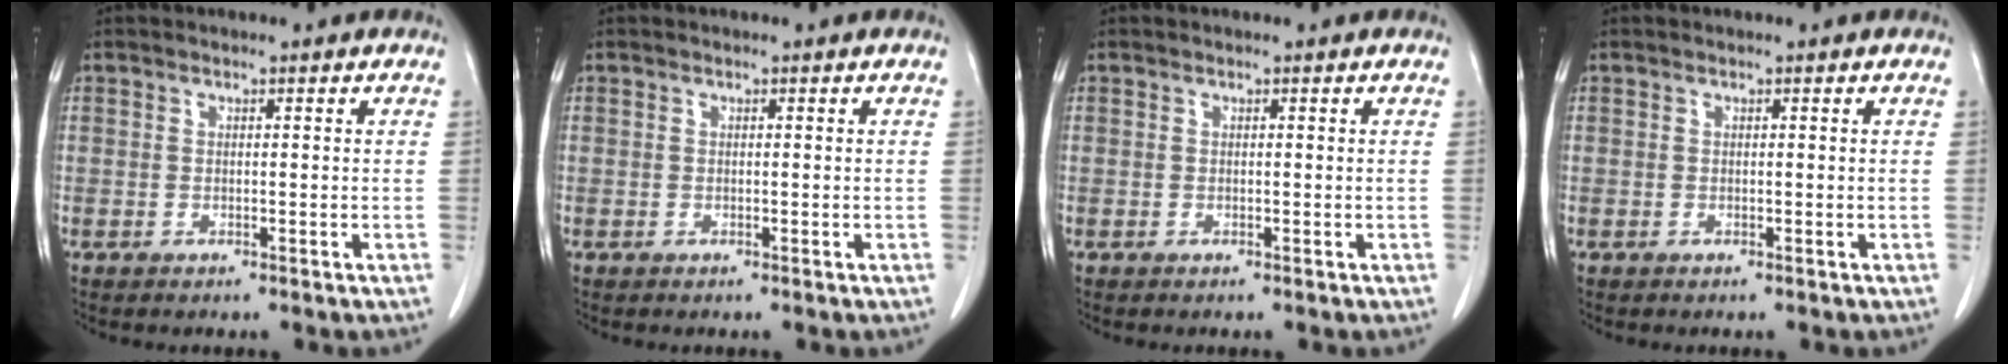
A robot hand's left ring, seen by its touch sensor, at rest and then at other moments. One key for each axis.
{"total": 0.0}
{"total": 0.0}
{"total": 0.0}